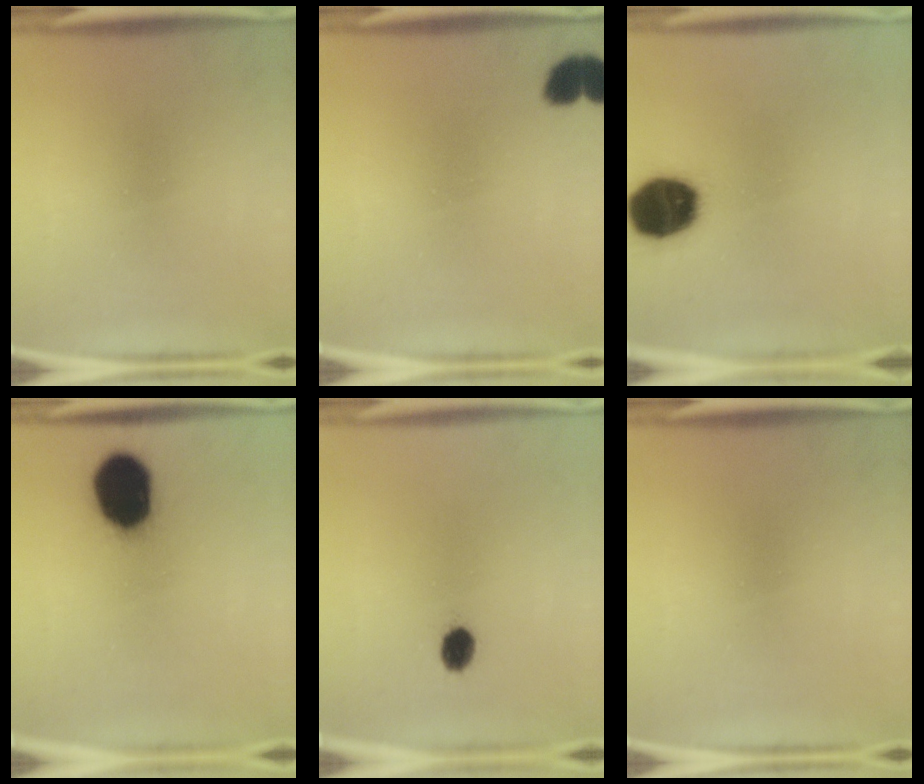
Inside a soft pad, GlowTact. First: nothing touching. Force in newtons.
{"total": 4.3}
{"total": 16.1}
{"total": 17.4}
{"total": 3.5}
{"total": 0.0}